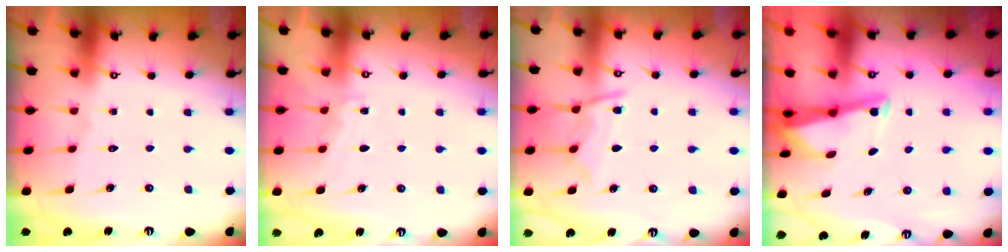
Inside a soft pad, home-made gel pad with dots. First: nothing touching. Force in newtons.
{"total": 4.8, "press": 4.7, "slide": 0.4}
{"total": 9.7, "press": 9.7, "slide": 0.8}
{"total": 2.9, "press": 2.9, "slide": 0.2}